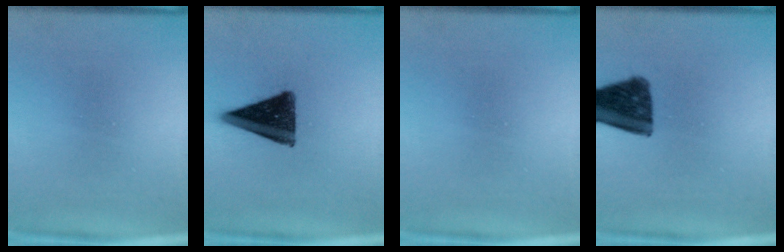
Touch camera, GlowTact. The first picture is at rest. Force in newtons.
{"total": 12.7}
{"total": 0.0}
{"total": 14.4}